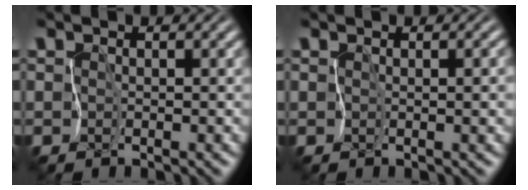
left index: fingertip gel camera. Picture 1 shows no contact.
{"total": 1.9, "force": [-0.2, 0.7, 1.7], "torque": [-0.022, -0.003, 0.002]}